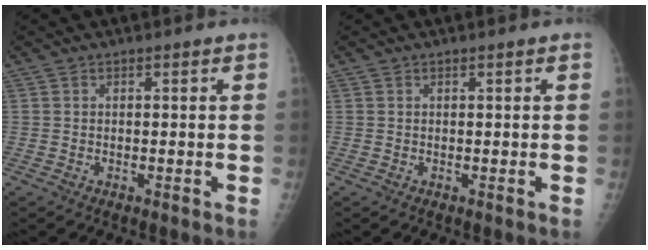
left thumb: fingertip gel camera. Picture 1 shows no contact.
{"total": 0.0}